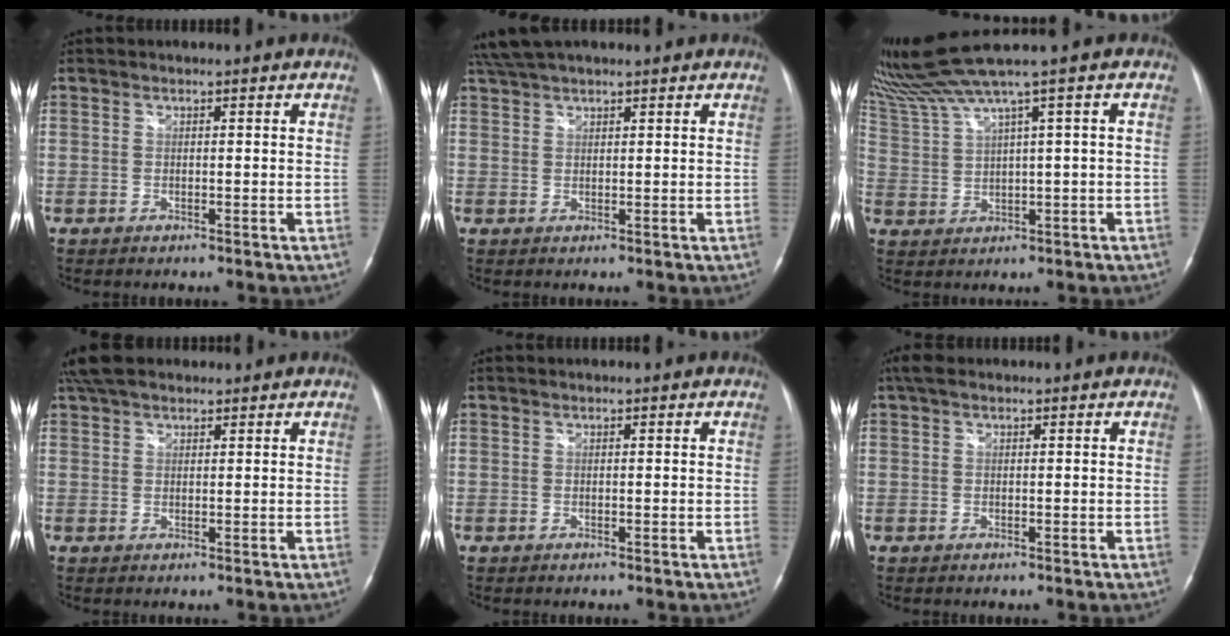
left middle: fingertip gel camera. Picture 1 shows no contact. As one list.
[{"total": 5.8, "force": [5.0, 1.0, 2.8], "torque": [-0.056, 0.041, 0.093]}, {"total": 6.7, "force": [5.0, -2.3, 3.9], "torque": [-0.087, 0.013, 0.105]}, {"total": 5.8, "force": [4.8, 2.4, 2.4], "torque": [-0.046, 0.034, 0.088]}, {"total": 0.0}, {"total": 2.2, "force": [1.3, 1.0, 1.4], "torque": [-0.033, 0.028, 0.023]}]